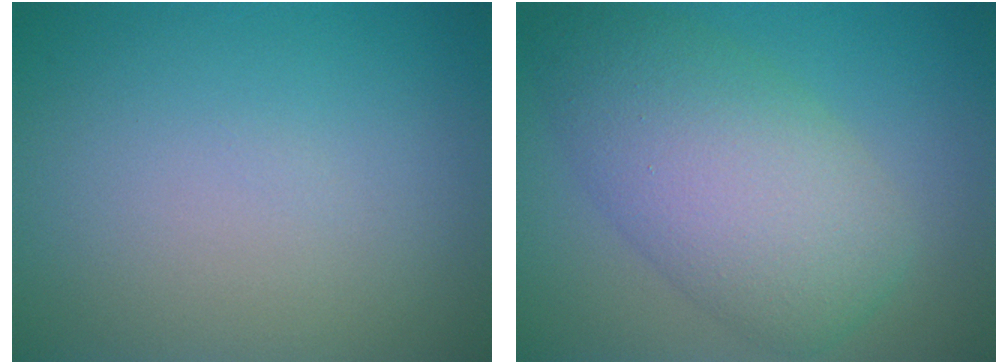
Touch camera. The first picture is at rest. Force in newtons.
{"total": 7.8, "press": 7.7, "slide": 0.3}